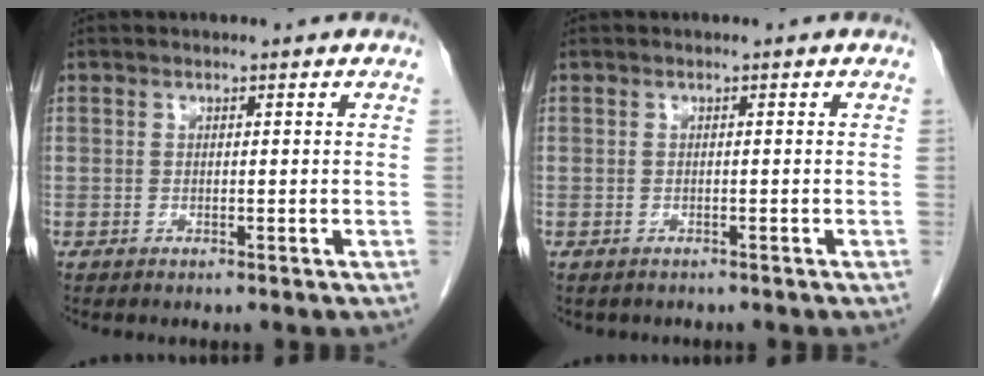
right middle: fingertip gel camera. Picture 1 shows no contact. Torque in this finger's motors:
{"motor_torque": [0.36, -0.34, -0.01, 0.00]}